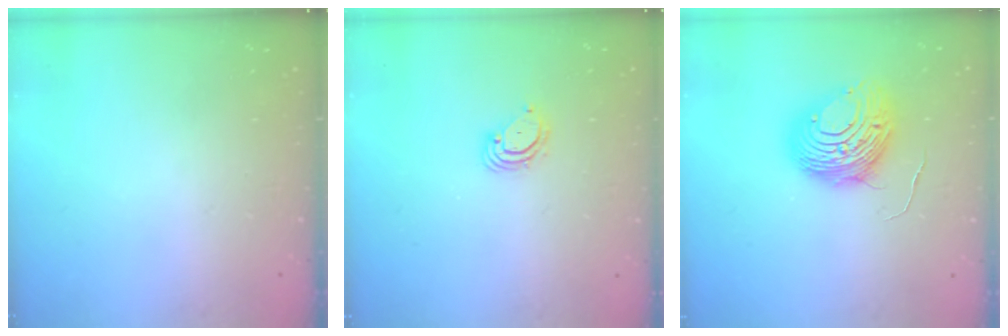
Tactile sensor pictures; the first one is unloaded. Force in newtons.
{"total": 4.3, "press": 4.3, "slide": 0.4}
{"total": 11.8, "press": 11.7, "slide": 1.2}